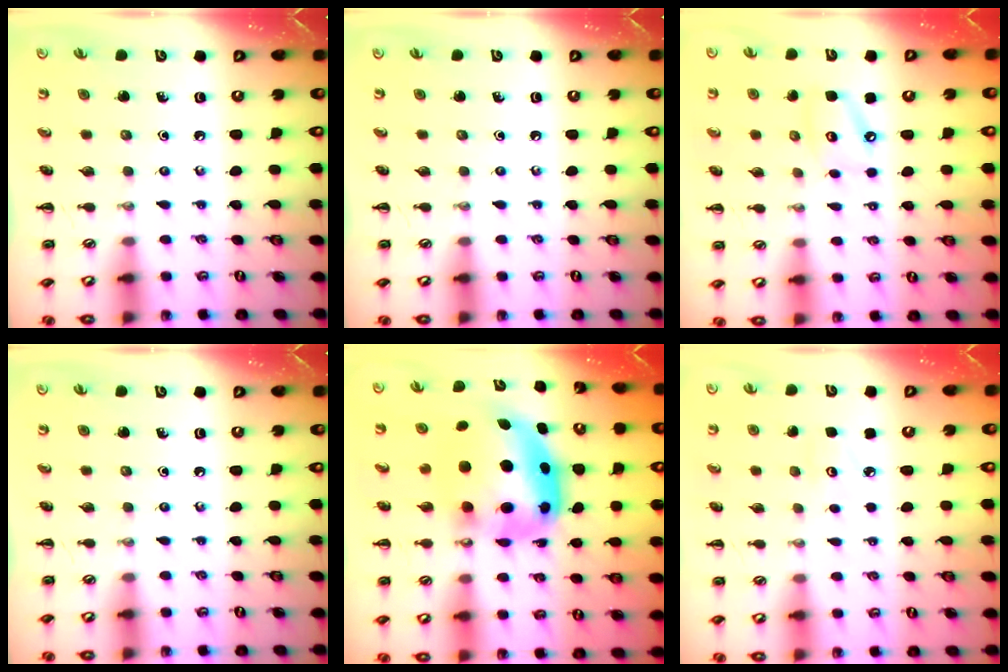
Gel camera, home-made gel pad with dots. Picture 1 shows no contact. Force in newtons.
{"total": 0.0}
{"total": 6.9, "press": 6.8, "slide": 0.7}
{"total": 0.0}
{"total": 10.5, "press": 10.2, "slide": 2.7}
{"total": 2.7, "press": 2.6, "slide": 0.7}